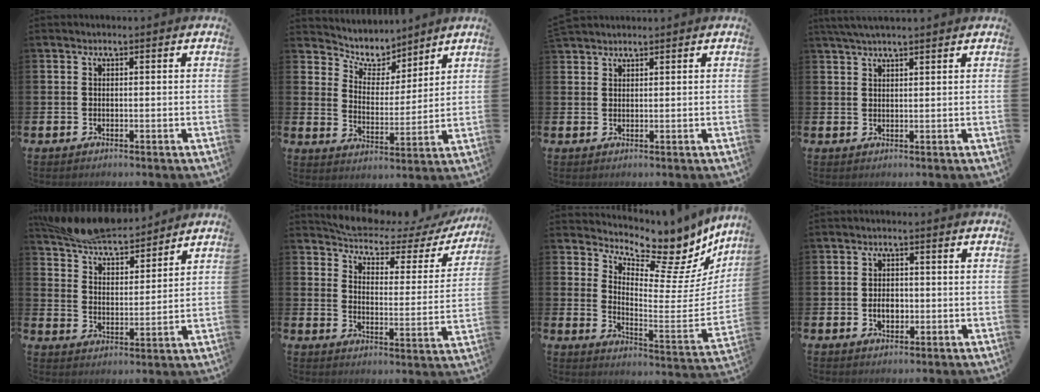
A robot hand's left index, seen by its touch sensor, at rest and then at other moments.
{"total": 6.7, "force": [6.0, 2.7, 0.9], "torque": [-0.044, -0.044, 0.104]}
{"total": 1.8, "force": [1.8, 0.4, 0.0], "torque": [-0.004, -0.001, 0.034]}
{"total": 3.1, "force": [2.7, 0.3, 1.4], "torque": [-0.032, -0.002, 0.051]}
{"total": 8.3, "force": [7.9, 1.2, 2.2], "torque": [-0.072, -0.044, 0.145]}
{"total": 5.2, "force": [4.9, 1.3, 1.5], "torque": [-0.054, -0.039, 0.077]}
{"total": 6.9, "force": [6.1, 2.2, 2.5], "torque": [-0.040, -0.080, 0.092]}
{"total": 2.8, "force": [-0.5, 2.0, 2.0], "torque": [-0.015, -0.005, -0.016]}